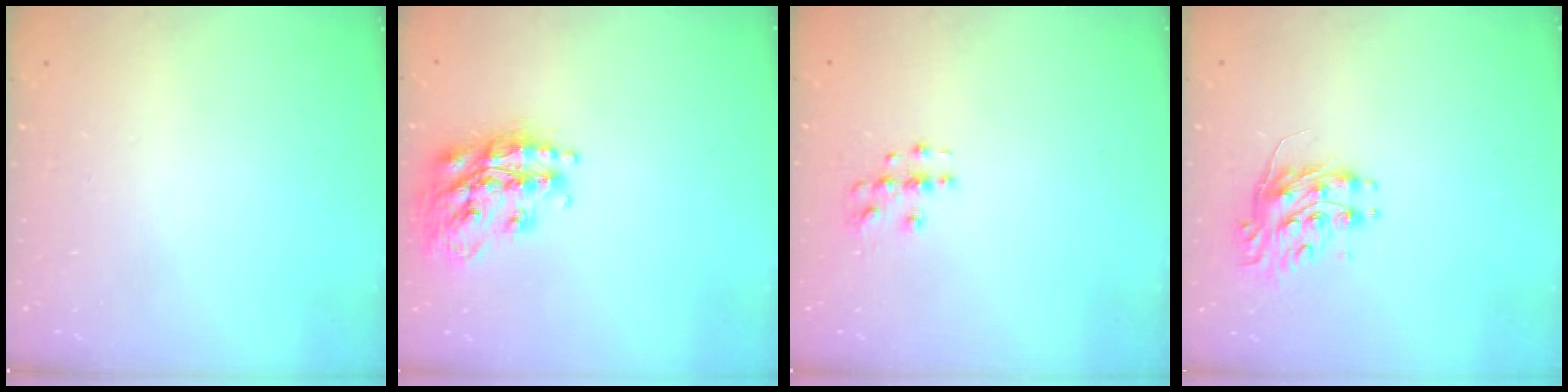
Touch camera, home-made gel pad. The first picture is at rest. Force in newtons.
{"total": 18.0, "press": 17.9, "slide": 1.6}
{"total": 3.9, "press": 3.9, "slide": 0.5}
{"total": 8.7, "press": 8.7, "slide": 0.3}